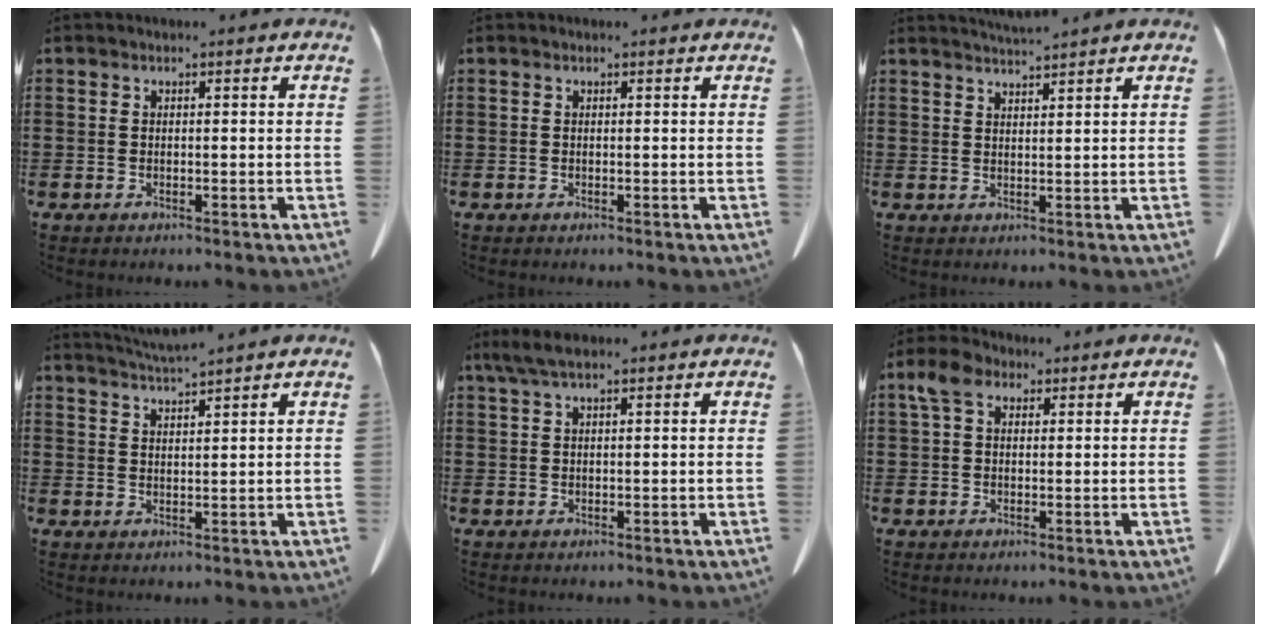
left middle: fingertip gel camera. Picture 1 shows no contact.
{"total": 0.0}
{"total": 2.5, "force": [2.5, -0.3, 0.4], "torque": [-0.015, -0.005, 0.046]}
{"total": 3.2, "force": [3.0, -0.5, 1.1], "torque": [-0.029, -0.009, 0.053]}
{"total": 2.9, "force": [1.8, 0.6, 2.2], "torque": [-0.046, 0.003, 0.033]}
{"total": 4.4, "force": [2.0, 2.7, 2.8], "torque": [-0.065, 0.012, 0.035]}